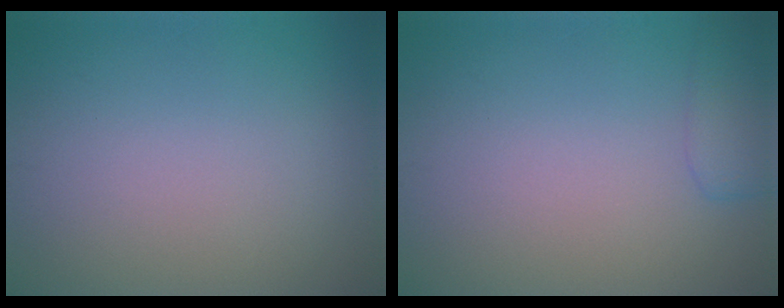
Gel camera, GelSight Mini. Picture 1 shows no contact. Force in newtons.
{"total": 2.3, "press": 2.3, "slide": 0.2}